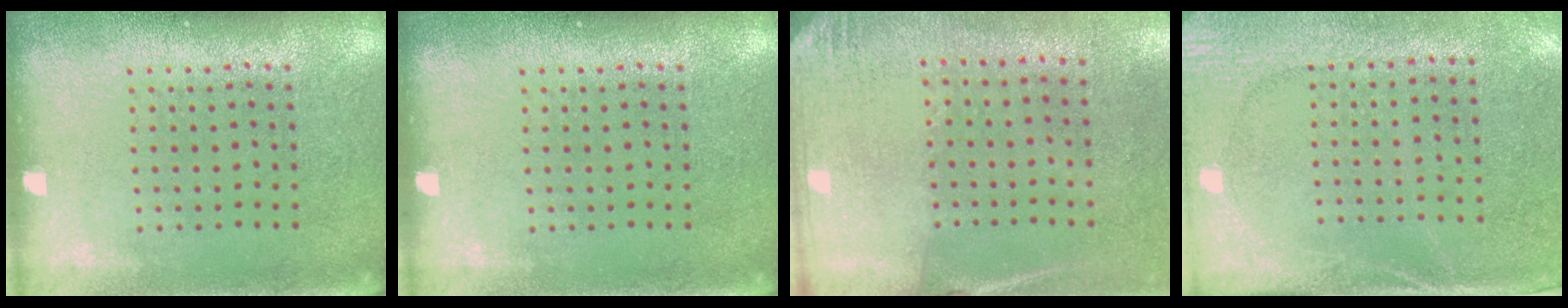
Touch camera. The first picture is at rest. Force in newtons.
{"total": 0.0}
{"total": 2.7, "press": 2.4, "slide": 1.3}
{"total": 2.7, "press": 2.2, "slide": 1.5}